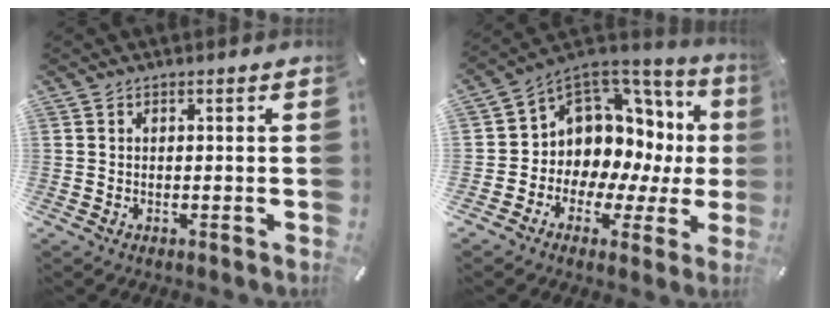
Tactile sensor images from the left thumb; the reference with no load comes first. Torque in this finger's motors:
{"motor_torque": [0.62, 0.79, 0.81, 0.51, 0.15]}